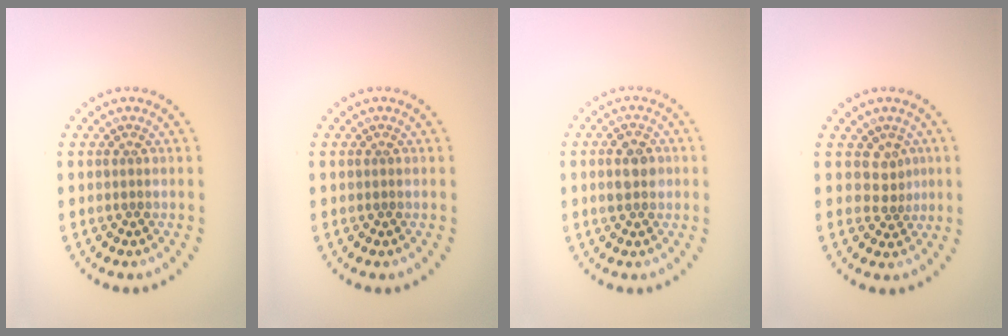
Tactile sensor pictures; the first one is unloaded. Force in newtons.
{"total": 0.0}
{"total": 2.7, "press": 2.7, "slide": 0.1}
{"total": 1.9, "press": 1.2, "slide": 1.5}